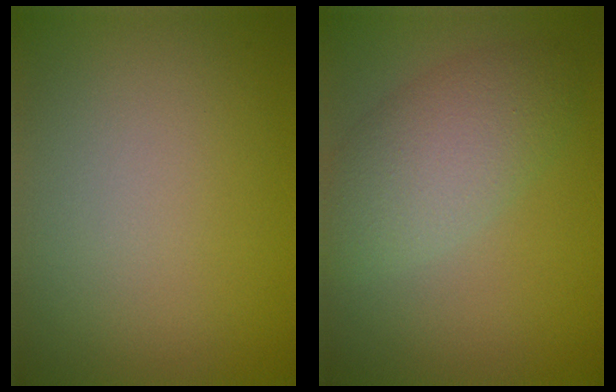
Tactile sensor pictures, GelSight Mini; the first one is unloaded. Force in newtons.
{"total": 4.9, "press": 4.9, "slide": 0.1}